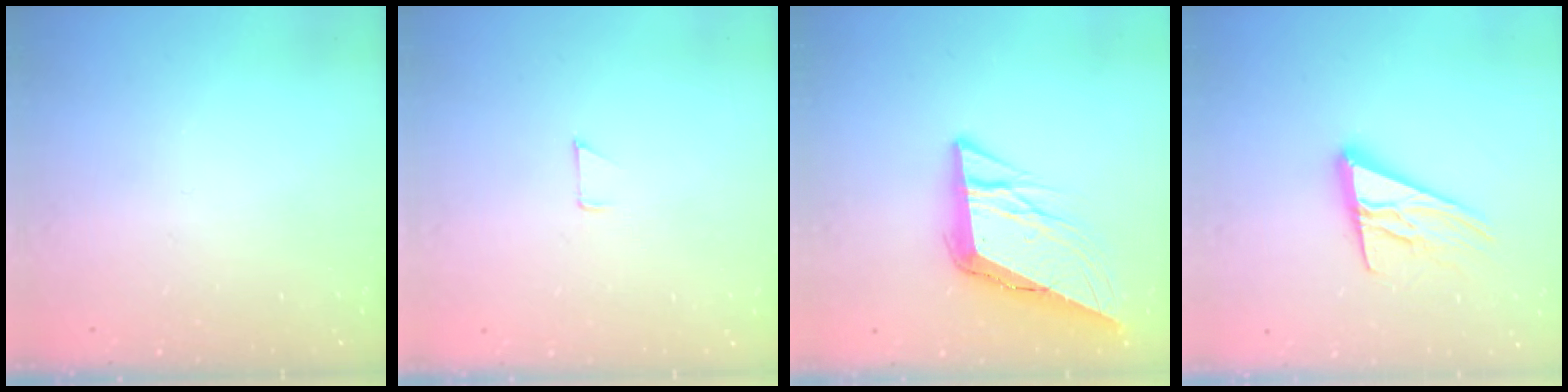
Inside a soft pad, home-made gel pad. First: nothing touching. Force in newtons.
{"total": 3.4, "press": 3.4, "slide": 0.3}
{"total": 11.4, "press": 11.2, "slide": 1.9}
{"total": 14.9, "press": 14.6, "slide": 2.9}